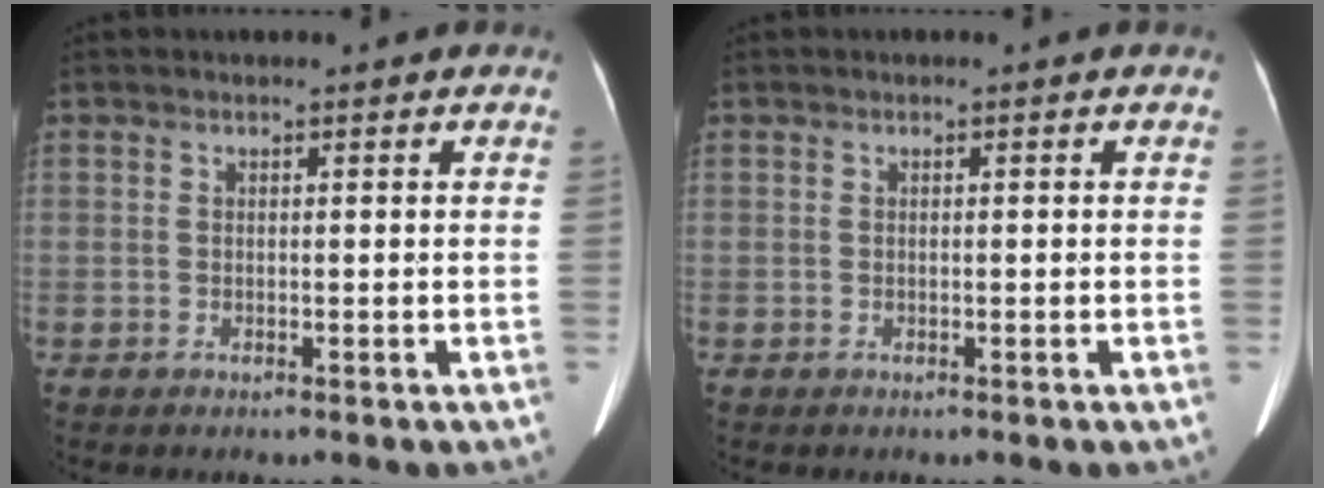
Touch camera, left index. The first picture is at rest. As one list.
[{"total": 0.0}]